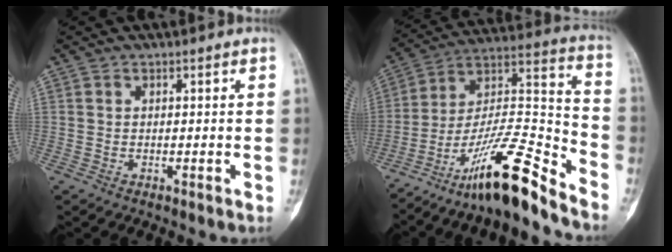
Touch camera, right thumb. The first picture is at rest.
{"total": 19.3, "force": [-14.3, 2.9, 12.6], "torque": [-0.213, 0.109, -0.249]}